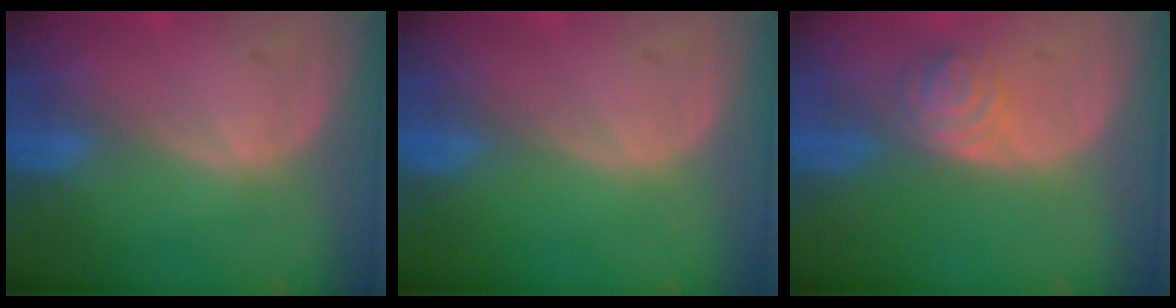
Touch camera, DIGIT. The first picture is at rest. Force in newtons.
{"total": 0.0}
{"total": 3.9, "press": 3.7, "slide": 1.3}